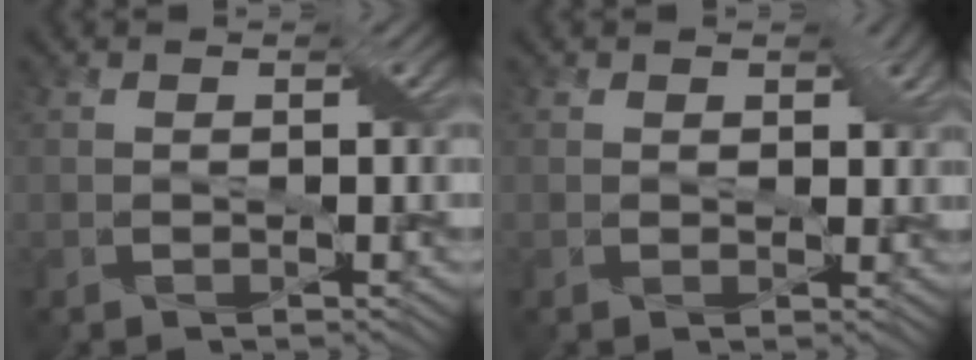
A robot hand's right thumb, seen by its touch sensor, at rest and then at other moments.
{"total": 2.6, "force": [0.8, 2.1, 1.4], "torque": [-0.011, 0.006, 0.002]}